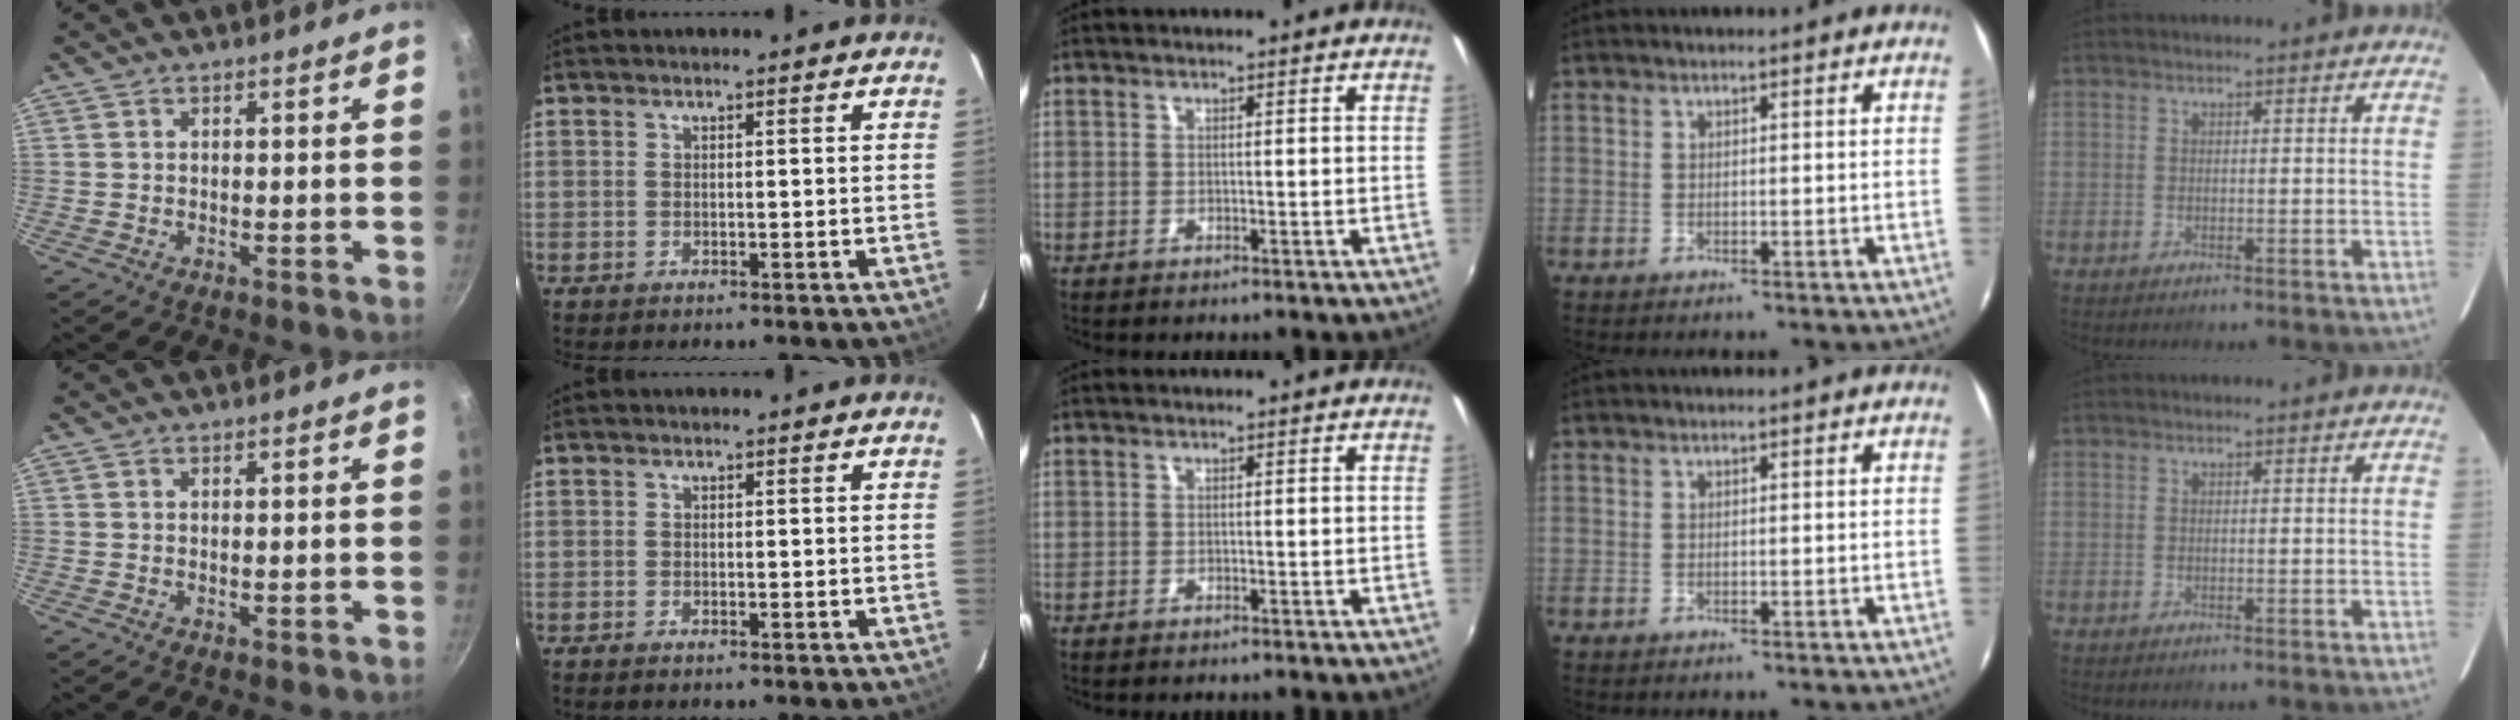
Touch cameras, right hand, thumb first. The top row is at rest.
{"thumb": {"total": 0.7, "force": [0.0, 0.3, 0.7], "torque": [-0.008, -0.001, -0.002]}, "index": {"total": 0.6, "force": [-0.5, 0.2, 0.2], "torque": [-0.006, -0.002, -0.010]}}